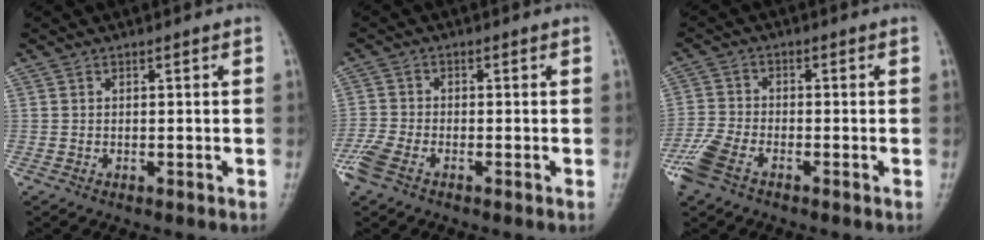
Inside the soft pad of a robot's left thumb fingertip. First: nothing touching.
{"total": 5.5, "force": [-3.4, 2.7, 3.4], "torque": [-0.092, 0.003, -0.070]}
{"total": 6.9, "force": [-4.3, 3.5, 4.2], "torque": [-0.107, 0.006, -0.089]}